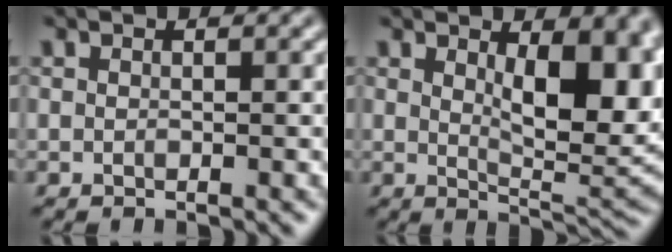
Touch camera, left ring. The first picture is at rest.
{"total": 9.1, "force": [1.9, 3.9, 7.9], "torque": [-0.103, -0.003, 0.035]}